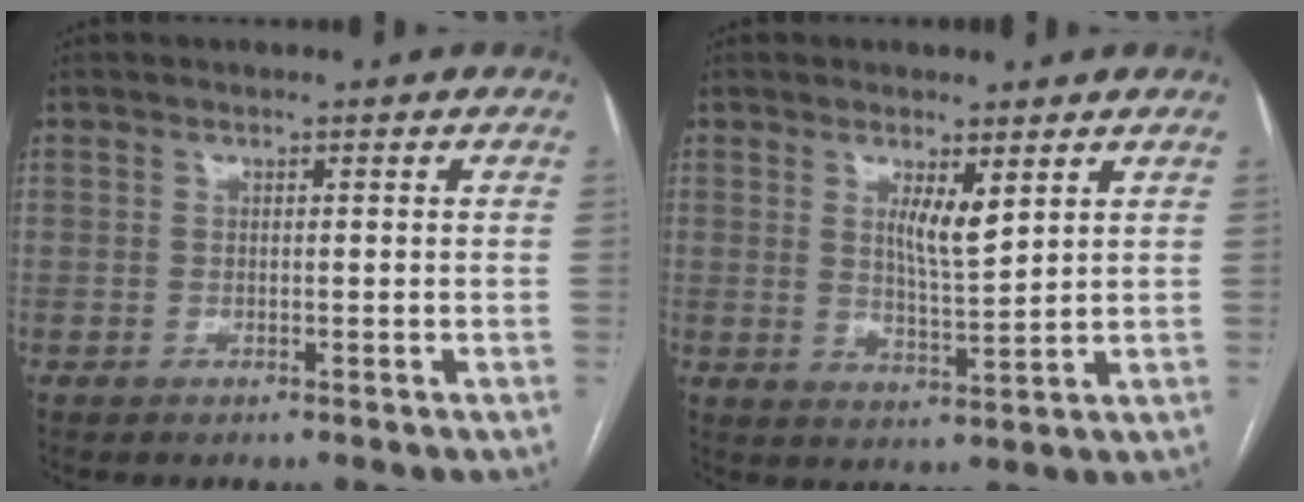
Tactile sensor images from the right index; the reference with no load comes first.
{"total": 4.5, "force": [2.2, 0.7, 3.9], "torque": [-0.071, -0.013, 0.044]}